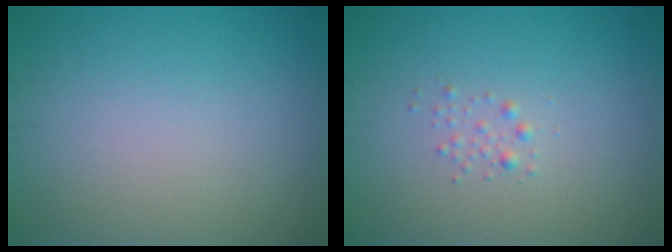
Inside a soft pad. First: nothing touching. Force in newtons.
{"total": 0.8, "press": 0.8, "slide": 0.1}